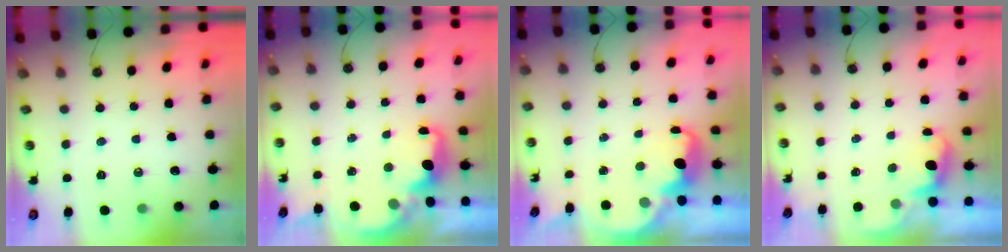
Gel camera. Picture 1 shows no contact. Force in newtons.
{"total": 2.0, "press": 1.9, "slide": 0.8}
{"total": 2.8, "press": 2.8, "slide": 0.4}
{"total": 0.8, "press": 0.4, "slide": 0.7}